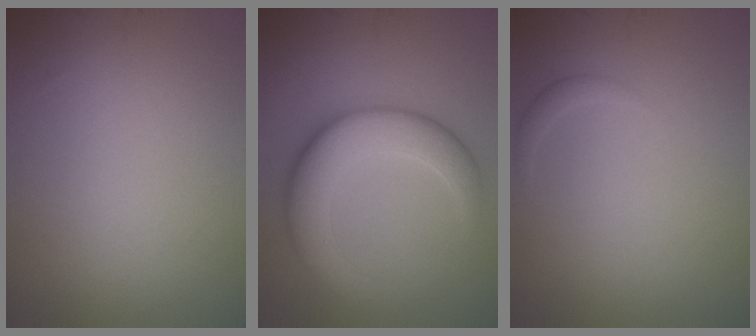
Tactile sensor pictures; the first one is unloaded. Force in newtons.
{"total": 7.2, "press": 7.2, "slide": 0.3}
{"total": 0.7, "press": 0.7, "slide": 0.1}